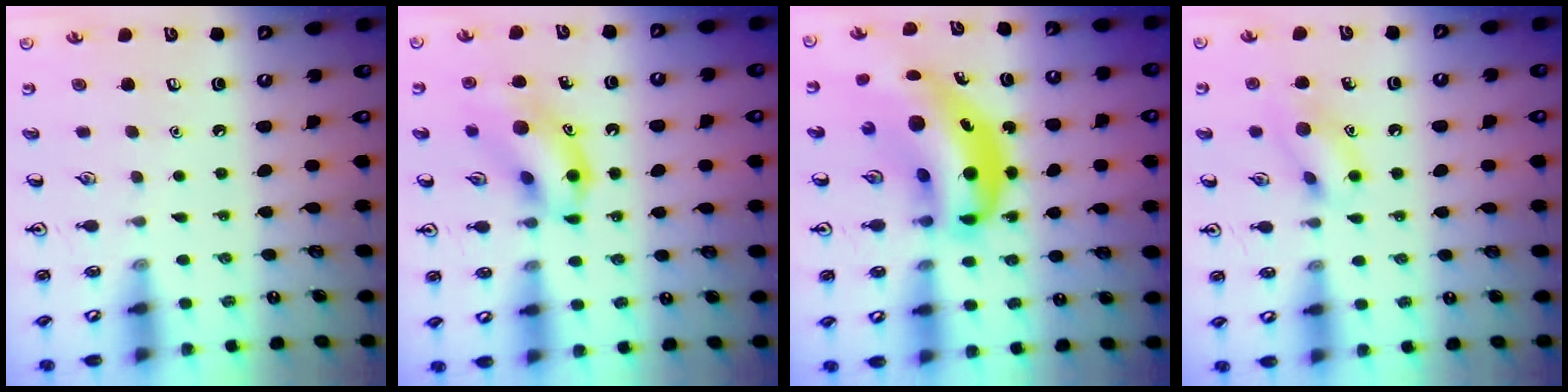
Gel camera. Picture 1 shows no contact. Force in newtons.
{"total": 12.4, "press": 12.3, "slide": 2.0}
{"total": 16.0, "press": 15.4, "slide": 4.6}
{"total": 10.0, "press": 10.0, "slide": 0.7}